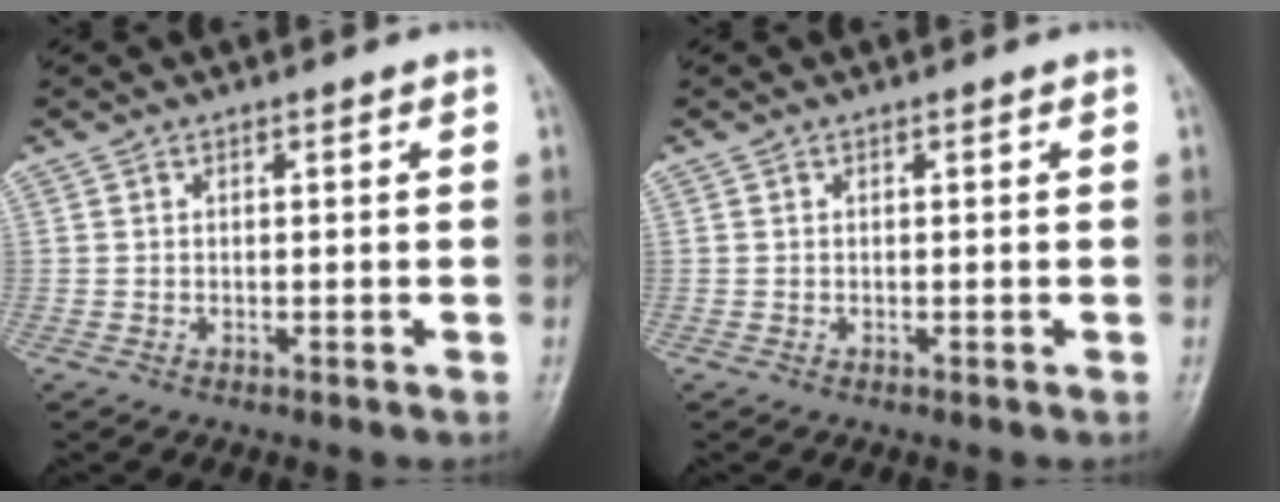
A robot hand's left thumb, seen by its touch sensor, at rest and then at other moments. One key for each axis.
{"total": 0.0}